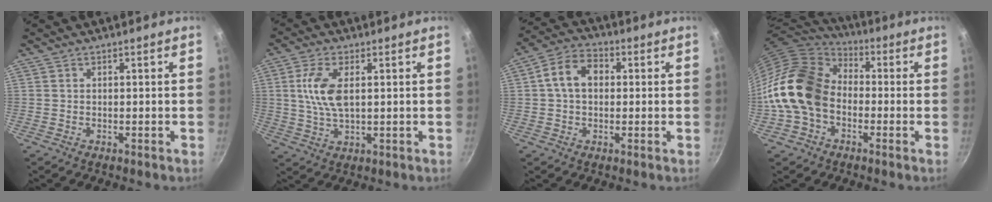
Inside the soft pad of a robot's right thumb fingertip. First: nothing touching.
{"total": 8.0, "force": [1.5, 3.7, 7.0], "torque": [-0.140, 0.001, 0.028]}
{"total": 8.4, "force": [1.0, 6.1, 5.7], "torque": [-0.081, 0.022, 0.003]}
{"total": 17.8, "force": [-2.5, 13.2, 11.7], "torque": [-0.199, 0.047, -0.061]}